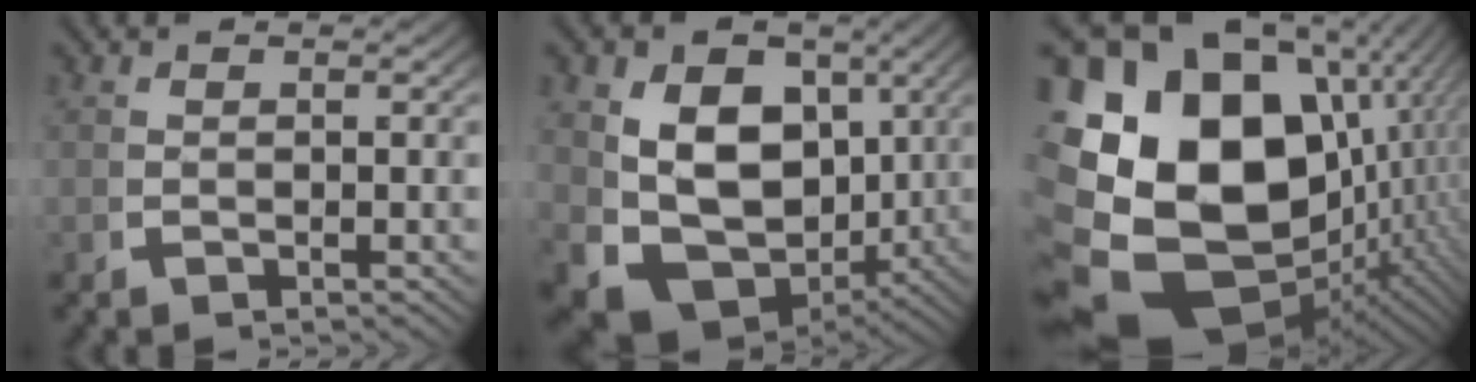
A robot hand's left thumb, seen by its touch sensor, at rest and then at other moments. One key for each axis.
{"total": 14.0, "fx": -1.3, "fy": 10.4, "fz": 9.2, "tx": -0.182, "ty": -0.070, "tz": 0.007}
{"total": 28.2, "fx": -2.4, "fy": 20.0, "fz": 19.7, "tx": -0.384, "ty": -0.091, "tz": -0.004}